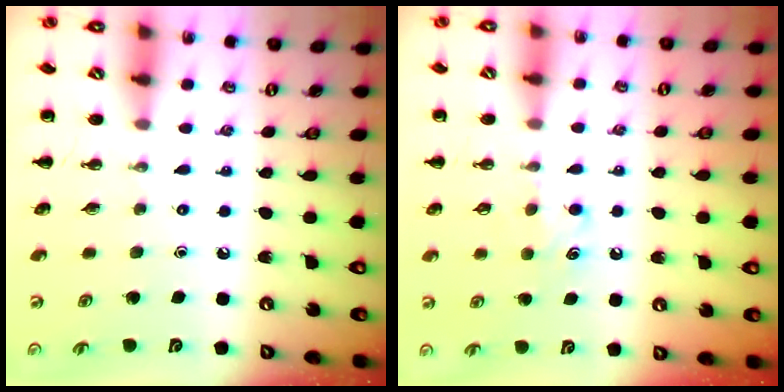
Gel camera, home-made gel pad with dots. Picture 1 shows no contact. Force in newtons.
{"total": 6.7, "press": 6.6, "slide": 1.5}